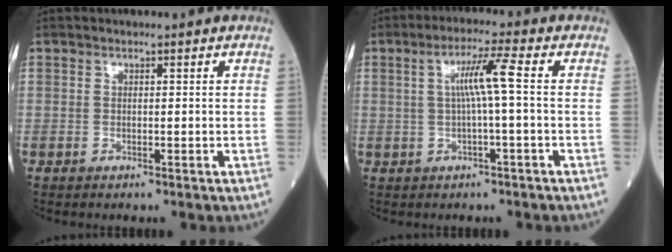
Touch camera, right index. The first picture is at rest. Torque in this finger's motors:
{"motor_torque": [0.97, 0.14, 0.47, 0.12]}